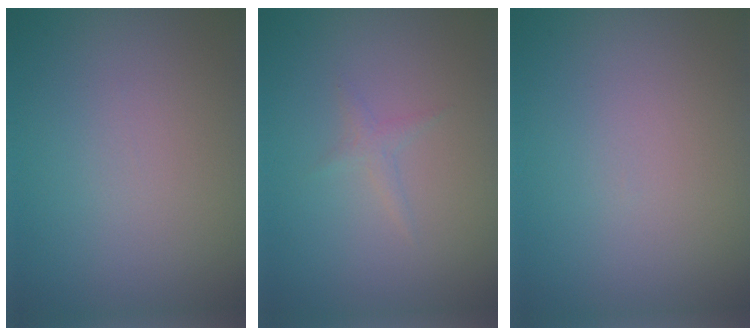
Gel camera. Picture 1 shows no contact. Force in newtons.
{"total": 0.9, "press": 0.9, "slide": 0.0}
{"total": 0.0}